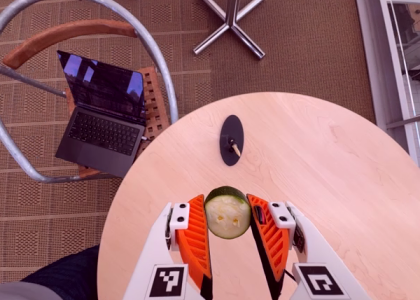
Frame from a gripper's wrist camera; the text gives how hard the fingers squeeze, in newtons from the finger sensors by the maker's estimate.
{"total": 8.8, "left": 8.3, "right": 9.2}